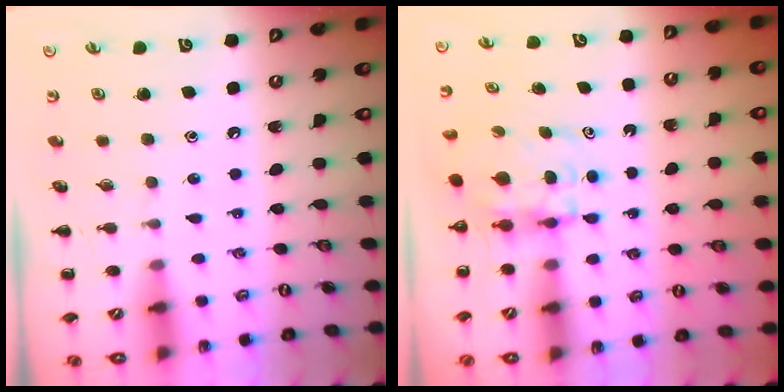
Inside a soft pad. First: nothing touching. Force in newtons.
{"total": 7.0, "press": 6.9, "slide": 1.2}